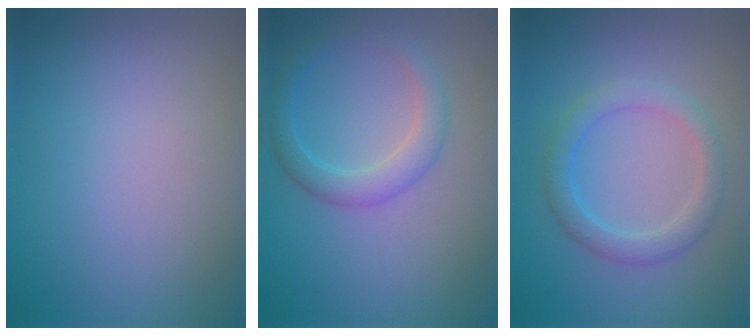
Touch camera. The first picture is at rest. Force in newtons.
{"total": 2.8, "press": 2.8, "slide": 0.2}
{"total": 2.9, "press": 2.9, "slide": 0.2}